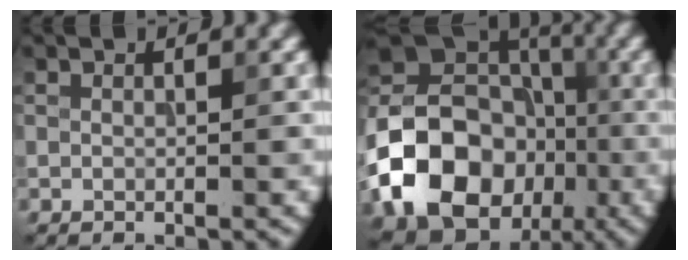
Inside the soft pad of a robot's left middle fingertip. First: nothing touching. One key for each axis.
{"total": 16.2, "fx": -5.2, "fy": 12.9, "fz": 8.4, "tx": -0.176, "ty": -0.011, "tz": -0.109}